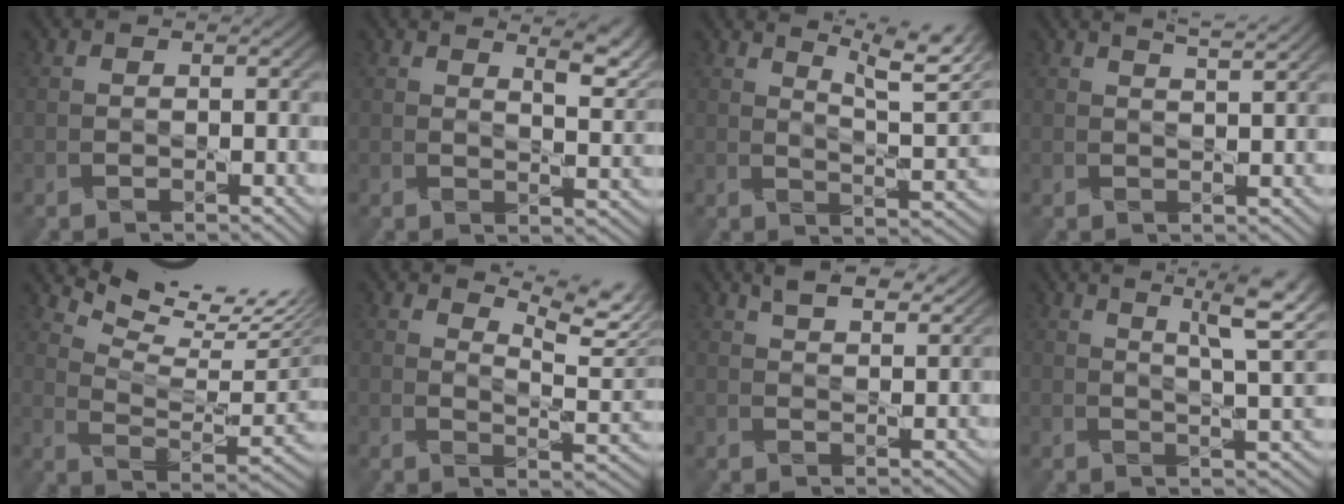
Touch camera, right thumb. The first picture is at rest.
{"total": 5.5, "force": [4.0, 1.1, 3.6], "torque": [-0.058, 0.005, 0.064]}
{"total": 10.9, "force": [7.7, 2.1, 7.5], "torque": [-0.113, 0.013, 0.102]}
{"total": 3.1, "force": [2.7, 0.3, 1.5], "torque": [-0.014, 0.004, 0.022]}
{"total": 12.8, "force": [10.2, 2.7, 7.2], "torque": [-0.140, 0.000, 0.159]}
{"total": 7.9, "force": [6.0, 1.9, 4.9], "torque": [-0.092, 0.003, 0.088]}
{"total": 5.3, "force": [4.3, 1.3, 2.9], "torque": [-0.056, 0.003, 0.071]}
{"total": 9.7, "force": [5.7, 2.0, 7.6], "torque": [-0.105, 0.013, 0.077]}